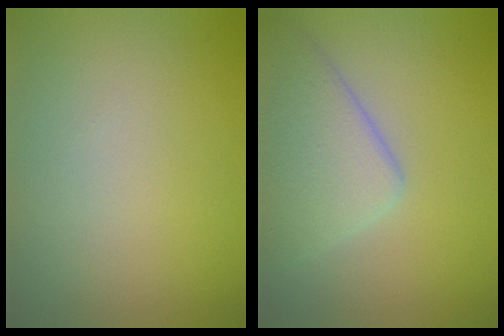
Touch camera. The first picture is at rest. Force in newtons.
{"total": 5.6, "press": 5.6, "slide": 0.4}